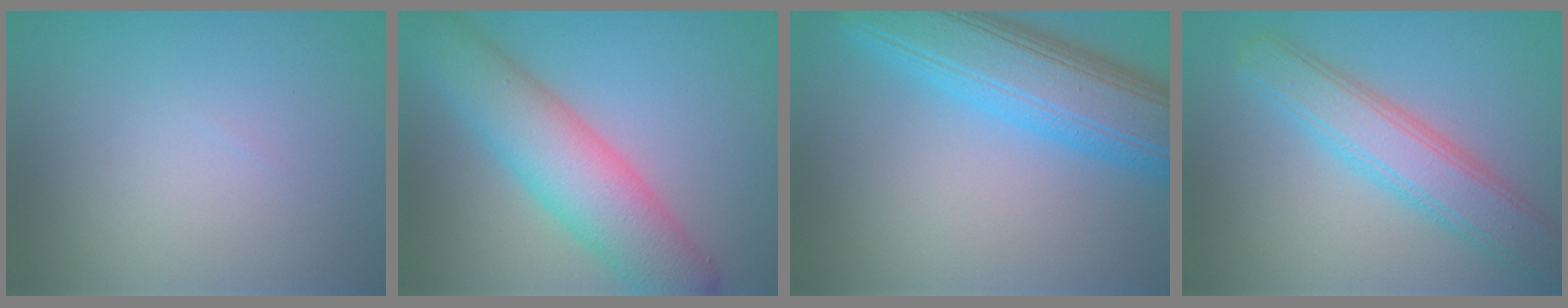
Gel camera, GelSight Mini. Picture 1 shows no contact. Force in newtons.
{"total": 8.1, "press": 8.1, "slide": 0.3}
{"total": 9.8, "press": 9.8, "slide": 0.3}
{"total": 5.6, "press": 5.6, "slide": 0.1}